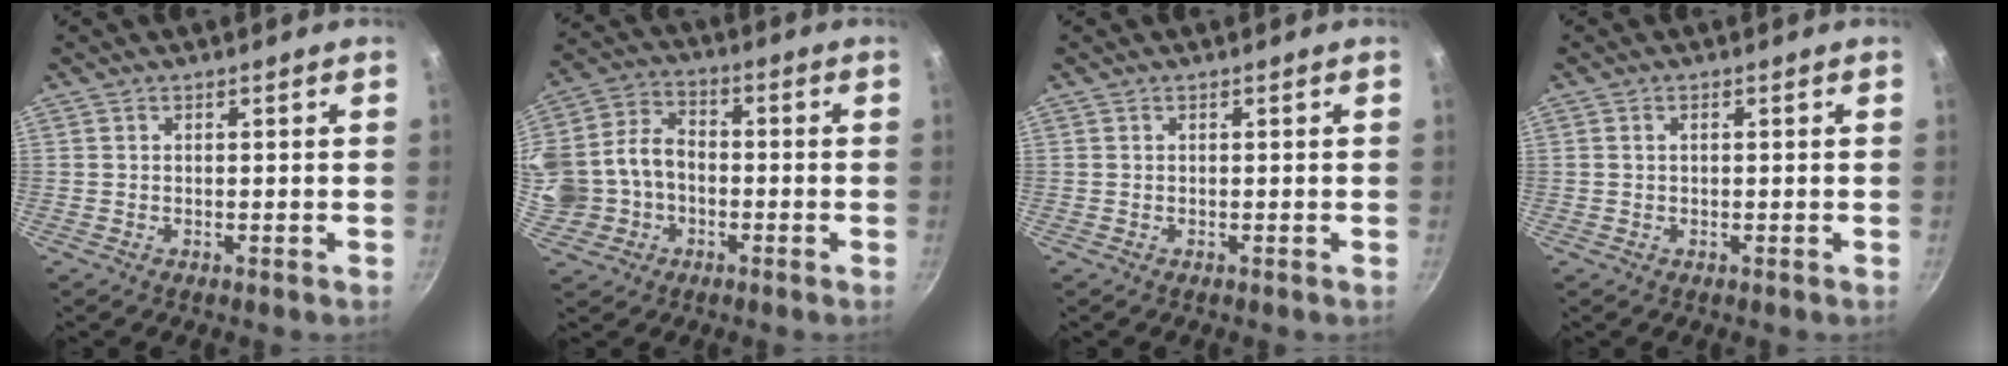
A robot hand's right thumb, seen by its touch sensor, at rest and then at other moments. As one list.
[{"total": 17.3, "force": [-2.6, 14.2, 9.5], "torque": [-0.227, 0.052, -0.042]}, {"total": 0.0}, {"total": 0.8, "force": [0.1, 0.5, 0.6], "torque": [-0.011, 0.004, 0.002]}]